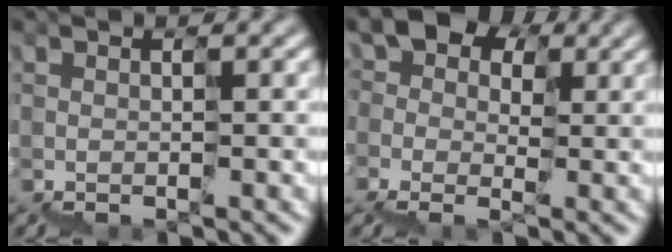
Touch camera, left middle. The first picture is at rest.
{"total": 5.3, "force": [2.3, 4.1, 2.4], "torque": [-0.033, 0.030, 0.020]}